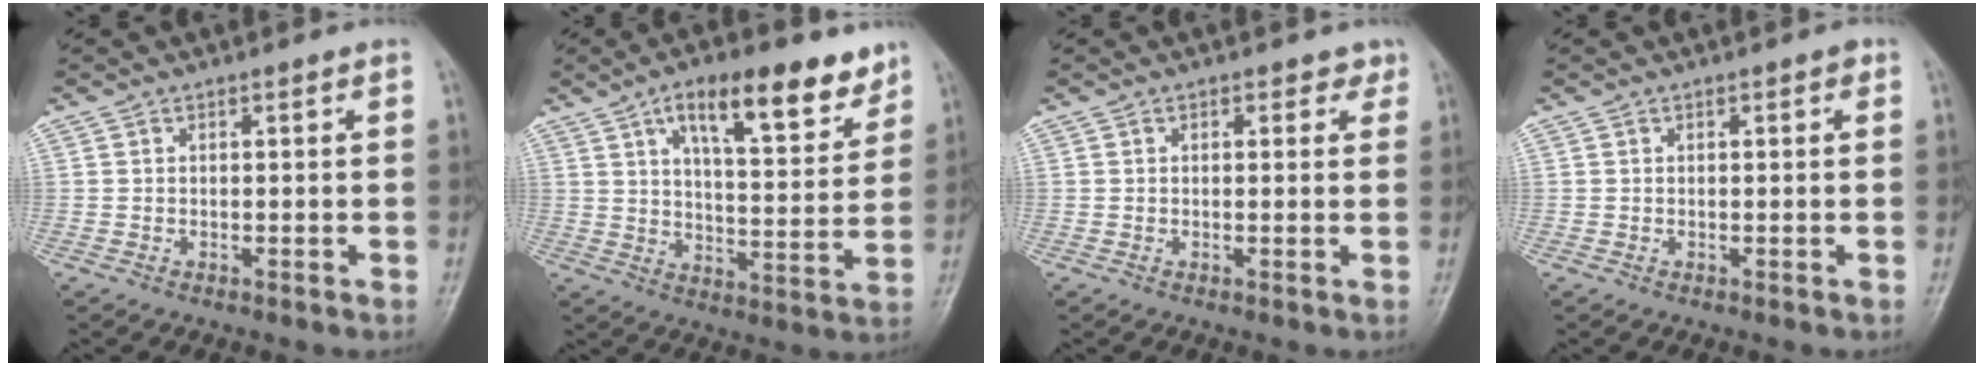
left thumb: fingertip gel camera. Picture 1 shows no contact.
{"total": 15.8, "force": [9.4, 5.8, 11.3], "torque": [-0.134, -0.041, 0.144]}
{"total": 2.1, "force": [1.2, 1.4, 1.0], "torque": [0.009, -0.002, 0.009]}
{"total": 0.8, "force": [0.3, 0.4, 0.7], "torque": [-0.006, 0.002, 0.002]}